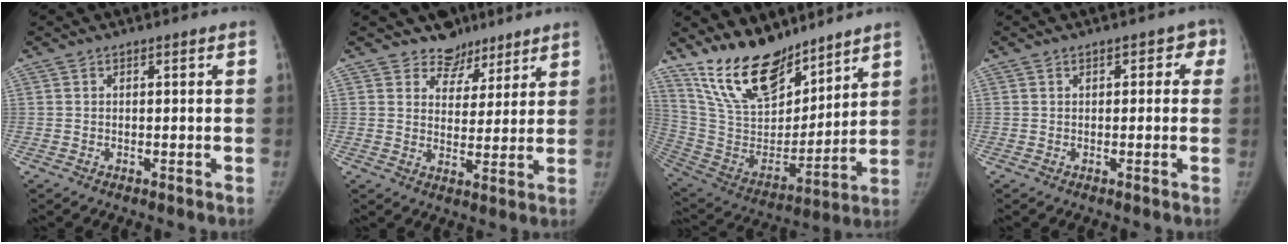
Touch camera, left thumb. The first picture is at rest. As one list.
[{"total": 6.7, "force": [5.3, 4.2, -0.1], "torque": [0.035, -0.042, 0.083]}, {"total": 20.2, "force": [16.0, 8.4, 9.1], "torque": [-0.121, -0.095, 0.300]}, {"total": 3.0, "force": [1.0, 2.2, 1.7], "torque": [0.013, 0.004, 0.005]}]